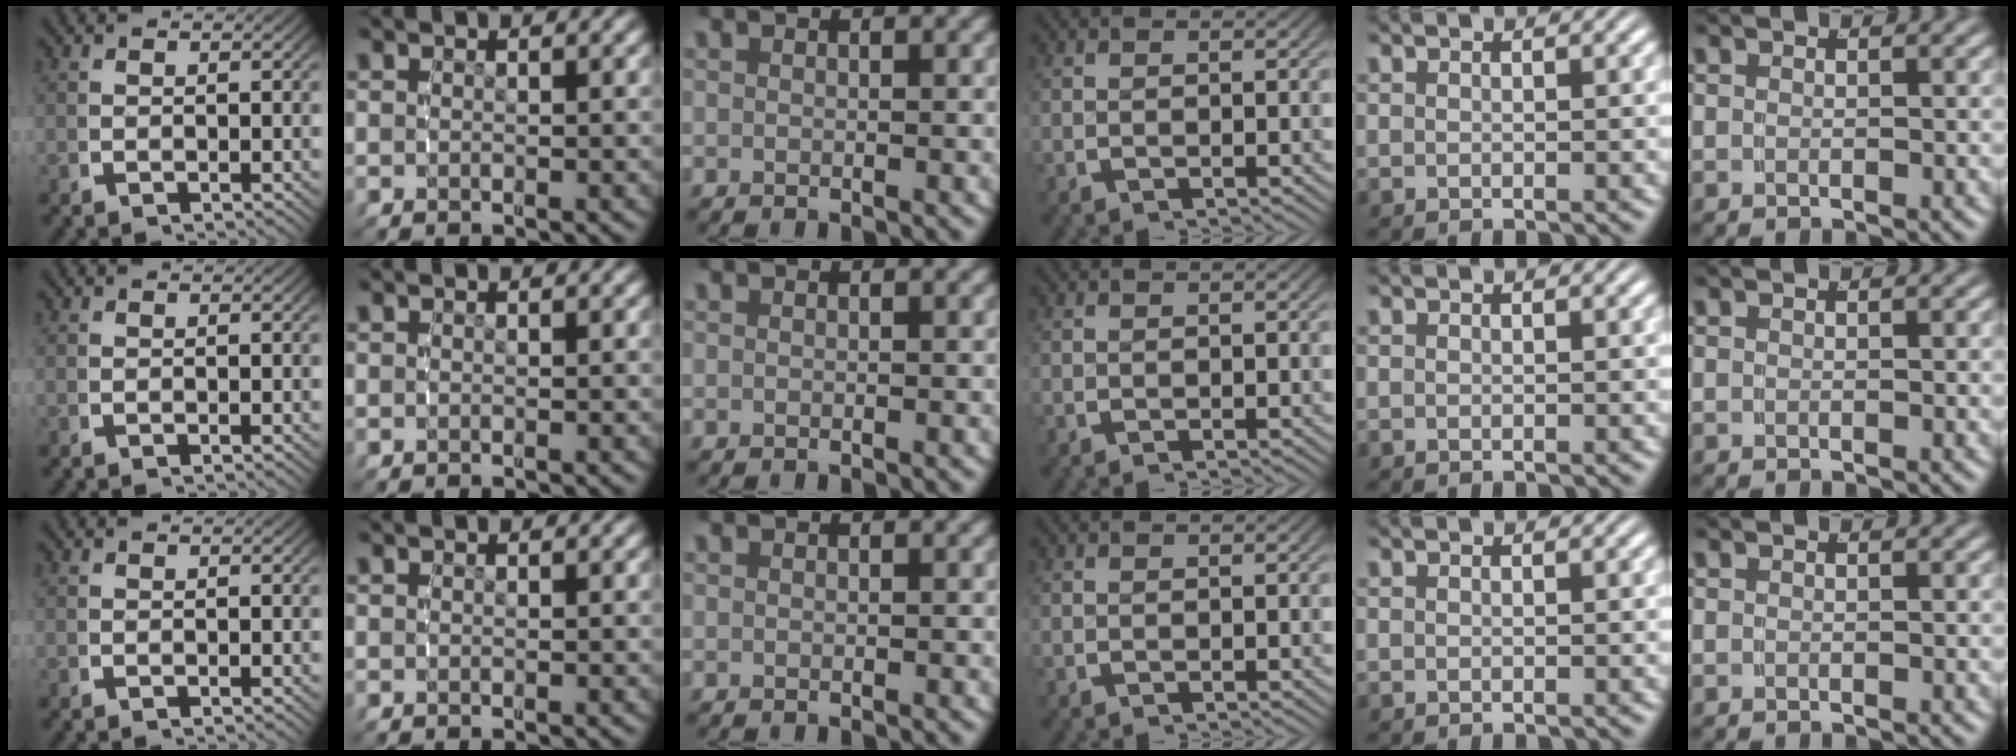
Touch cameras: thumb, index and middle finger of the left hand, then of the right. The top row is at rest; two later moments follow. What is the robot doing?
{"motion": "reach", "object": "coat"}